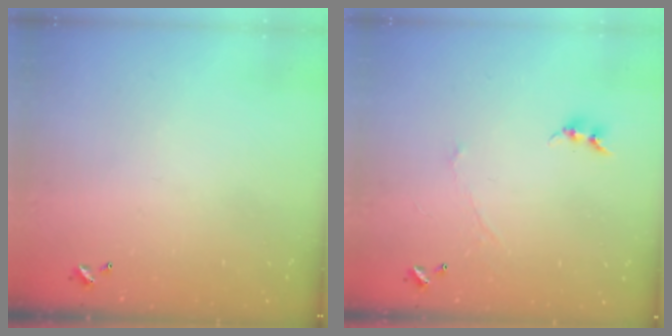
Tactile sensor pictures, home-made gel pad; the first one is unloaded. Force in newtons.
{"total": 1.3, "press": 1.2, "slide": 0.5}